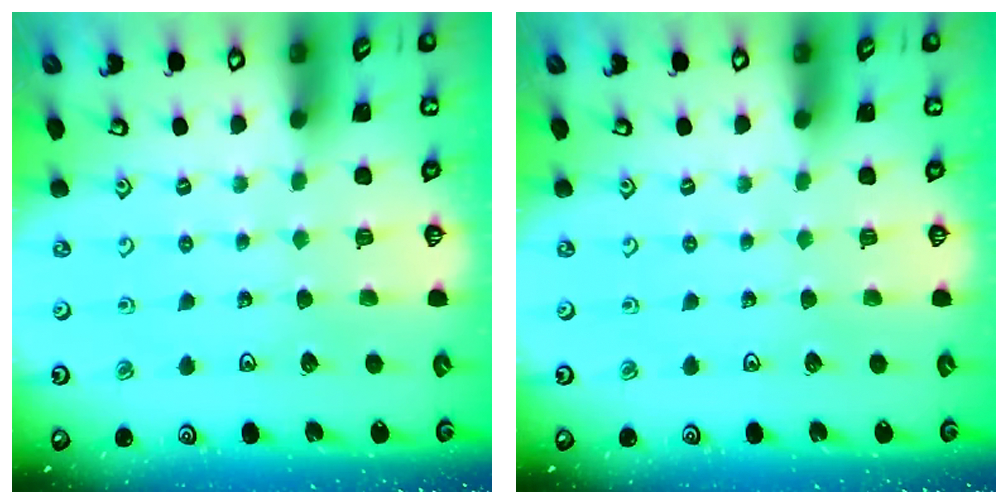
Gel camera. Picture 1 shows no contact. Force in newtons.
{"total": 0.0}